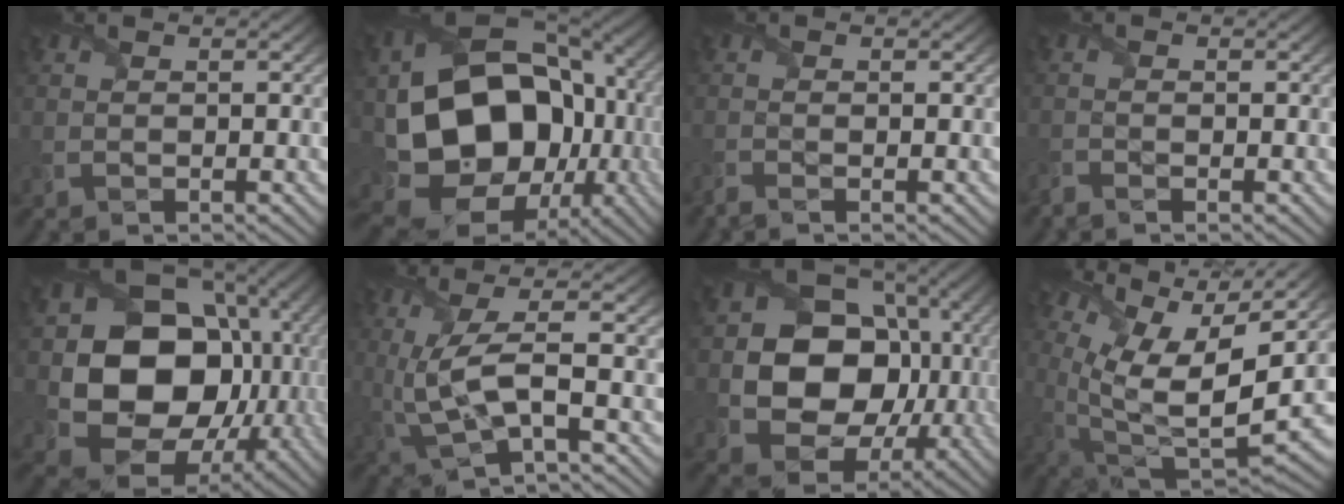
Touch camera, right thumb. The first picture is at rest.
{"total": 20.6, "force": [-1.6, 15.7, 13.2], "torque": [-0.262, -0.049, 0.006]}
{"total": 1.3, "force": [-1.2, 0.1, 0.6], "torque": [-0.016, -0.009, -0.032]}
{"total": 1.4, "force": [-1.3, 0.1, 0.3], "torque": [-0.011, -0.009, -0.035]}
{"total": 19.4, "force": [-0.1, 15.9, 11.1], "torque": [-0.204, -0.062, 0.032]}
{"total": 7.4, "force": [-0.1, 1.7, 7.2], "torque": [-0.157, 0.009, -0.004]}
{"total": 15.6, "force": [0.0, 12.9, 8.9], "torque": [-0.157, -0.029, 0.006]}
{"total": 13.9, "force": [6.3, 5.1, 11.3], "torque": [-0.243, 0.005, 0.122]}